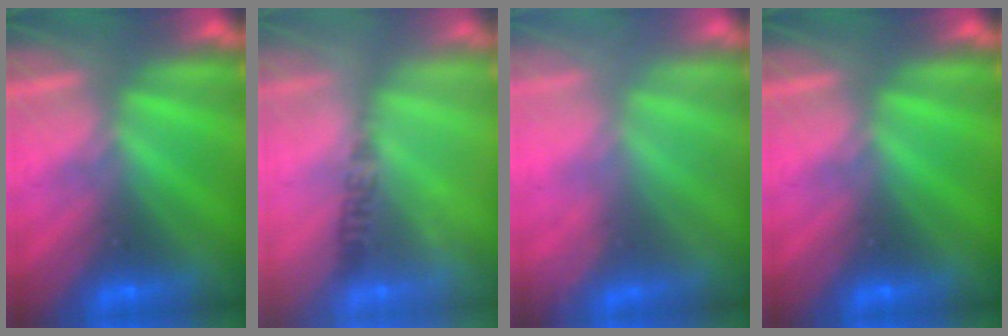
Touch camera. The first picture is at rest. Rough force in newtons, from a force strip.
{"total": 2.4}
{"total": 1.0}
{"total": 0.0}